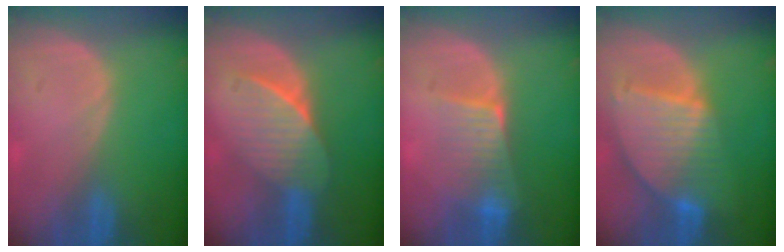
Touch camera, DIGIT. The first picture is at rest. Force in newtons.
{"total": 7.6, "press": 6.8, "slide": 3.5}
{"total": 6.4, "press": 5.7, "slide": 2.8}
{"total": 9.4, "press": 8.1, "slide": 4.9}